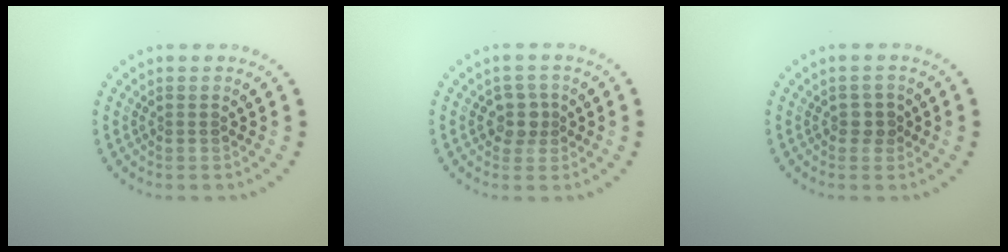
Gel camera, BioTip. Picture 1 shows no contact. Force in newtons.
{"total": 2.0, "press": 1.7, "slide": 1.1}
{"total": 1.2, "press": 1.2, "slide": 0.3}